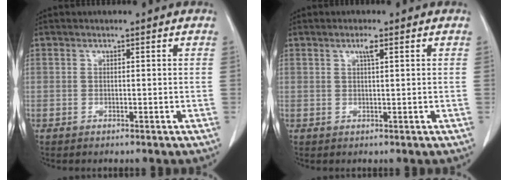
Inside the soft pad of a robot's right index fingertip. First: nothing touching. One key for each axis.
{"total": 1.6, "fx": 0.8, "fy": 0.0, "fz": 1.4, "tx": -0.026, "ty": 0.000, "tz": 0.013}